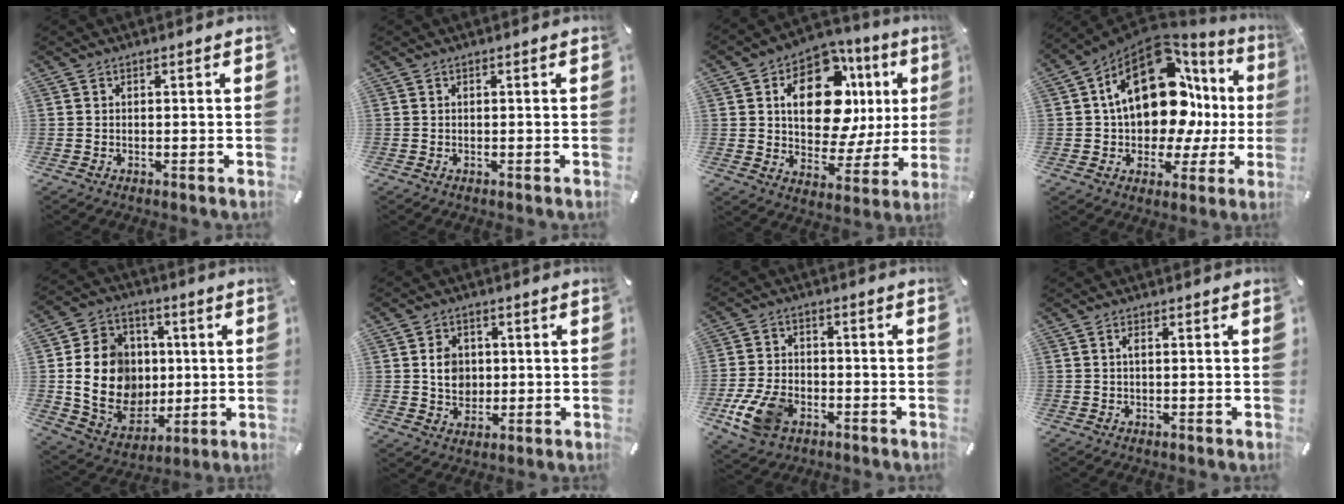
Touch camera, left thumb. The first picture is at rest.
{"total": 0.0}
{"total": 17.8, "force": [5.9, 10.4, 13.2], "torque": [-0.192, -0.029, 0.102]}
{"total": 22.0, "force": [5.6, 13.3, 16.6], "torque": [-0.269, -0.036, 0.095]}
{"total": 17.6, "force": [0.9, 15.2, 8.7], "torque": [-0.170, -0.002, 0.031]}
{"total": 5.9, "force": [0.6, 5.2, 2.5], "torque": [-0.027, -0.002, 0.006]}
{"total": 10.3, "force": [-4.6, 6.9, 6.2], "torque": [-0.136, 0.016, -0.081]}
{"total": 1.2, "force": [0.0, 0.2, 1.2], "torque": [-0.024, -0.001, 0.000]}